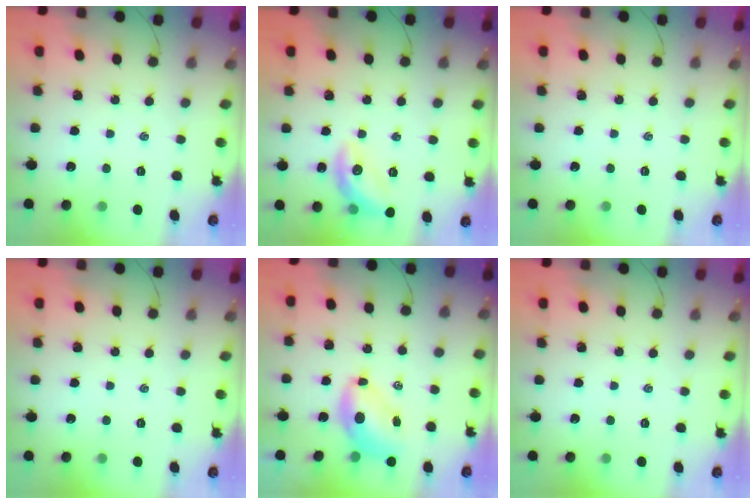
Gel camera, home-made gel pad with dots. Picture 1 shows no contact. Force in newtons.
{"total": 12.7, "press": 12.7, "slide": 0.9}
{"total": 0.0}
{"total": 0.0}
{"total": 7.3, "press": 7.2, "slide": 1.2}
{"total": 0.0}